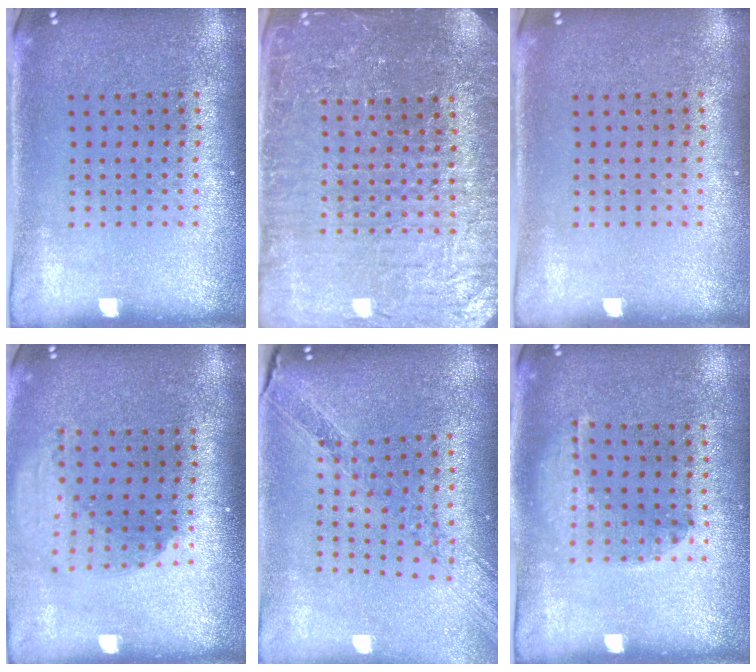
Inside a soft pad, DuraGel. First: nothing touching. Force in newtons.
{"total": 4.4, "press": 4.2, "slide": 1.3}
{"total": 0.0}
{"total": 1.9, "press": 1.5, "slide": 1.2}
{"total": 1.1, "press": 1.1, "slide": 0.3}
{"total": 1.0, "press": 1.0, "slide": 0.1}